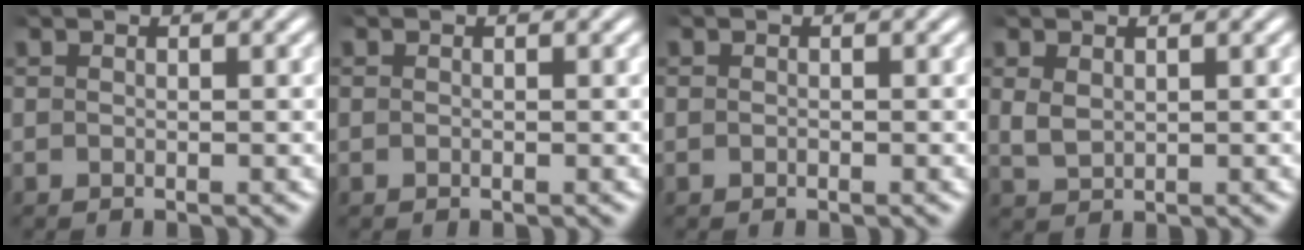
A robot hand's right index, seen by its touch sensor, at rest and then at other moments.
{"total": 0.0}
{"total": 0.0}
{"total": 2.1, "force": [0.4, 1.7, 1.1], "torque": [-0.037, -0.014, 0.021]}